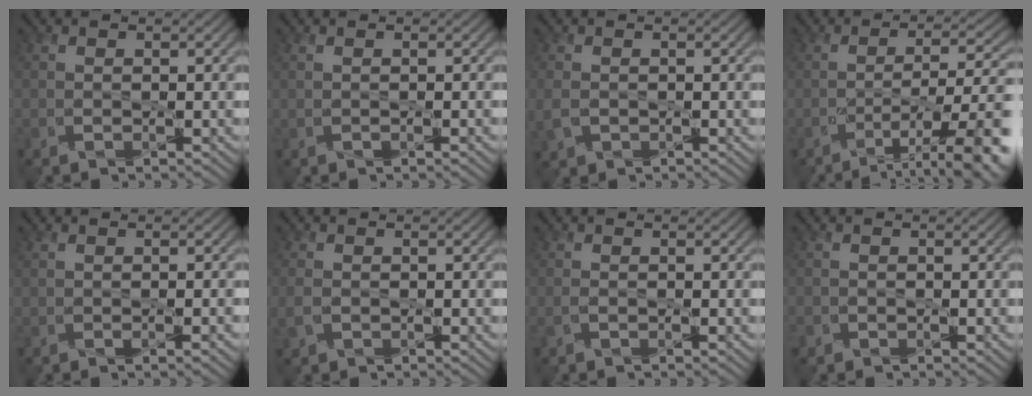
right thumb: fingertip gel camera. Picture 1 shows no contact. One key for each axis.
{"total": 0.0}
{"total": 1.9, "fx": -0.3, "fy": 1.6, "fz": 0.9, "tx": -0.032, "ty": -0.003, "tz": -0.007}
{"total": 10.3, "fx": -5.5, "fy": 2.6, "fz": 8.3, "tx": -0.122, "ty": 0.003, "tz": -0.078}
{"total": 0.9, "fx": -0.4, "fy": 0.1, "fz": 0.8, "tx": -0.009, "ty": -0.001, "tz": -0.002}
{"total": 1.6, "fx": -0.3, "fy": 1.3, "fz": 0.9, "tx": -0.029, "ty": -0.003, "tz": -0.005}
{"total": 0.6, "fx": -0.3, "fy": 0.3, "fz": 0.4, "tx": -0.011, "ty": 0.002, "tz": -0.007}
{"total": 0.6, "fx": -0.4, "fy": 0.5, "fz": -0.1, "tx": 0.006, "ty": 0.000, "tz": -0.009}